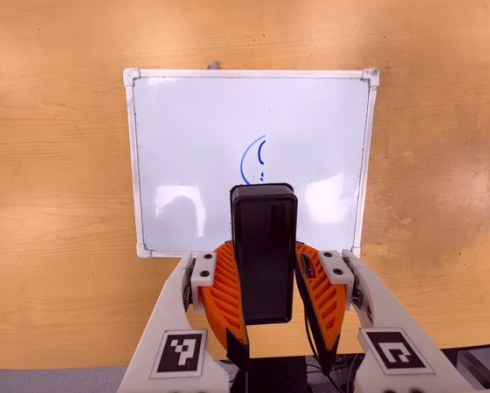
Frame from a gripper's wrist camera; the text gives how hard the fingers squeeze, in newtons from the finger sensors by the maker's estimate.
{"total": 4.8, "left": 4.2, "right": 5.3}